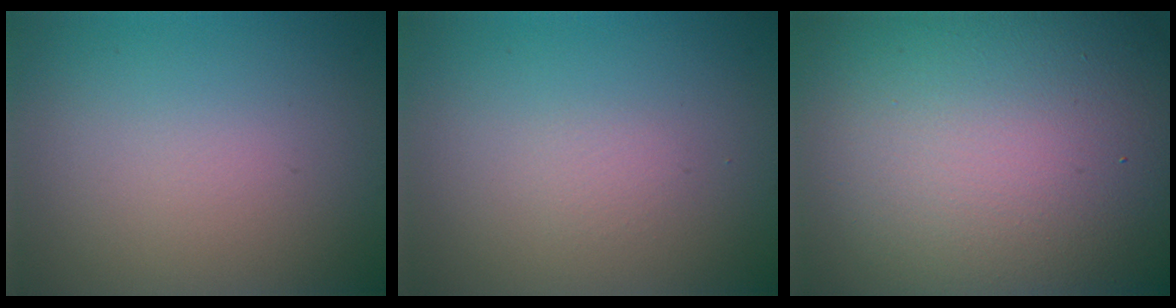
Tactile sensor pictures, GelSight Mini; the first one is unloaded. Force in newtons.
{"total": 0.0}
{"total": 25.8, "press": 25.8, "slide": 1.0}